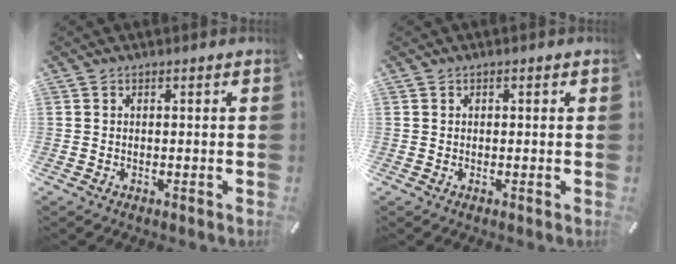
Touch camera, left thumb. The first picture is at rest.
{"total": 0.6, "force": [0.0, 0.6, 0.1], "torque": [-0.002, 0.006, -0.001]}